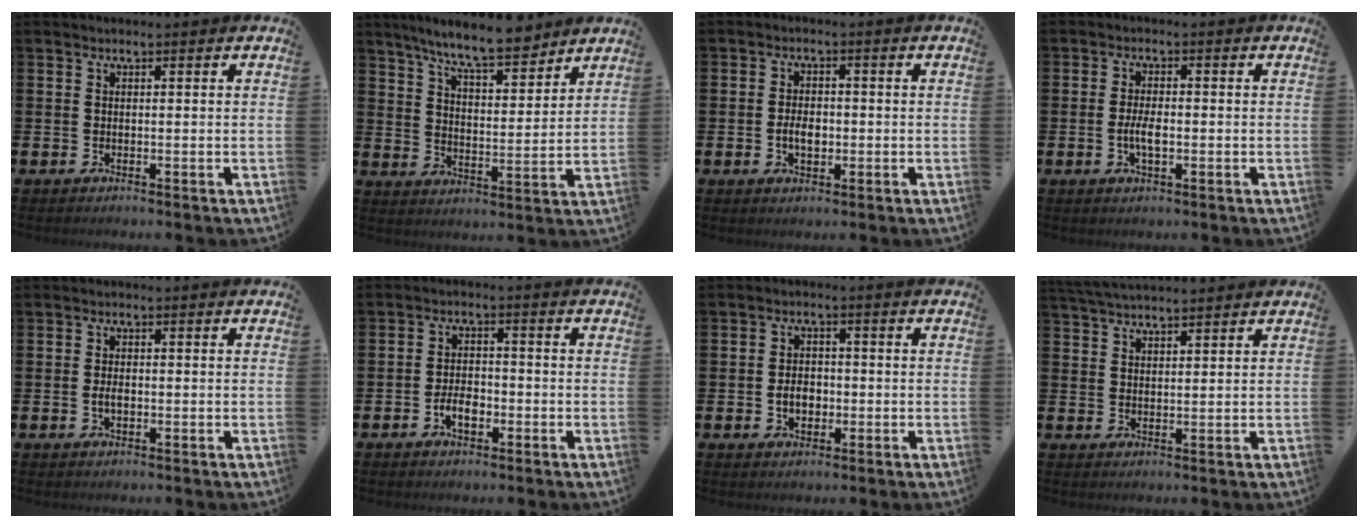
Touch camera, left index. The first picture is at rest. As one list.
[{"total": 9.0, "force": [8.3, 1.1, 3.5], "torque": [-0.088, -0.040, 0.149]}, {"total": 3.2, "force": [-0.5, 2.0, 2.5], "torque": [-0.028, -0.004, -0.014]}, {"total": 3.1, "force": [-0.6, 1.2, 2.8], "torque": [-0.049, 0.001, -0.011]}, {"total": 1.6, "force": [-0.2, 0.9, 1.3], "torque": [-0.021, 0.002, -0.006]}, {"total": 3.4, "force": [-1.3, 1.9, 2.5], "torque": [-0.042, 0.004, -0.026]}, {"total": 3.2, "force": [-0.8, 2.3, 2.1], "torque": [-0.022, -0.004, -0.021]}, {"total": 3.9, "force": [3.8, 0.4, 1.0], "torque": [-0.027, -0.012, 0.071]}]